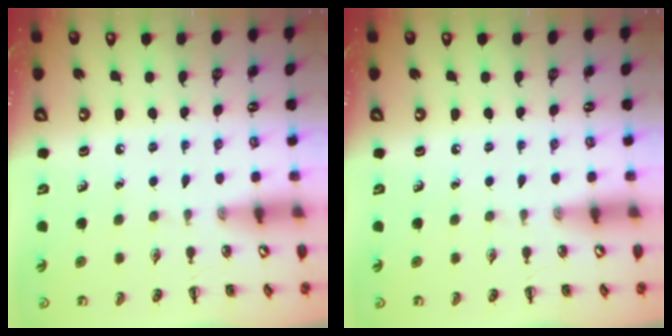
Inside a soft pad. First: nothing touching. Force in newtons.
{"total": 0.0}